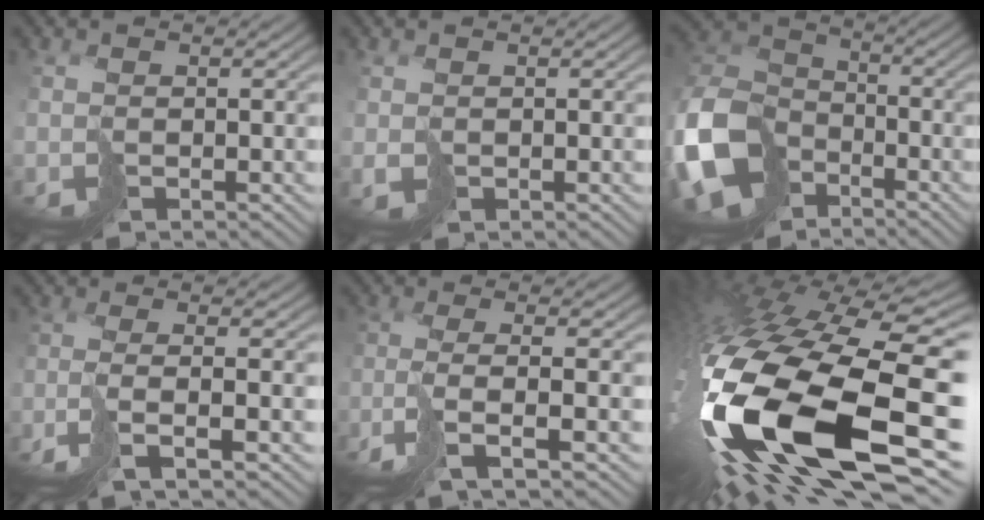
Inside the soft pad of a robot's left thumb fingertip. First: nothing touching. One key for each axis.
{"total": 0.7, "fx": 0.3, "fy": 0.7, "fz": -0.1, "tx": -0.003, "ty": -0.006, "tz": 0.012}
{"total": 14.5, "fx": -6.1, "fy": 10.4, "fz": 8.1, "tx": -0.232, "ty": -0.035, "tz": -0.129}
{"total": 6.1, "fx": -2.9, "fy": 1.5, "fz": 5.2, "tx": -0.091, "ty": 0.000, "tz": -0.069}
{"total": 7.8, "fx": -3.8, "fy": 2.1, "fz": 6.5, "tx": -0.124, "ty": -0.004, "tz": -0.083}
{"total": 20.9, "fx": -5.1, "fy": 10.2, "fz": 17.5, "tx": -0.400, "ty": -0.073, "tz": -0.068}